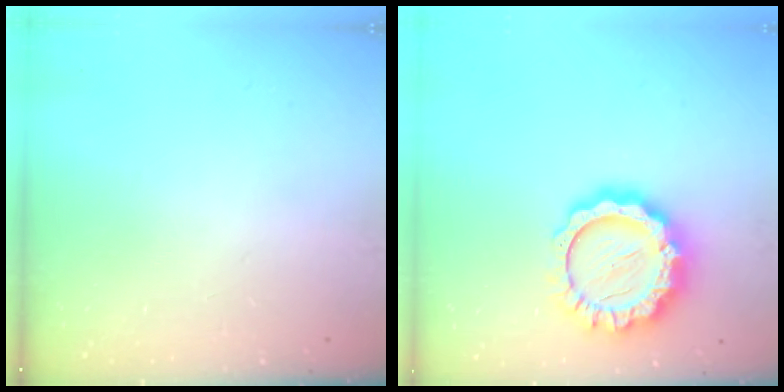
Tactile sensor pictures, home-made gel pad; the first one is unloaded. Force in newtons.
{"total": 15.8, "press": 15.7, "slide": 1.3}